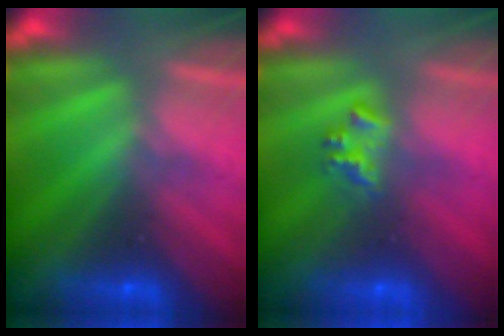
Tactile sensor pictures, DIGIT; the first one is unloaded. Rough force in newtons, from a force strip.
{"total": 2.1}